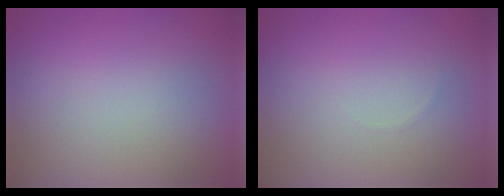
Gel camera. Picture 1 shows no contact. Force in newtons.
{"total": 0.0}